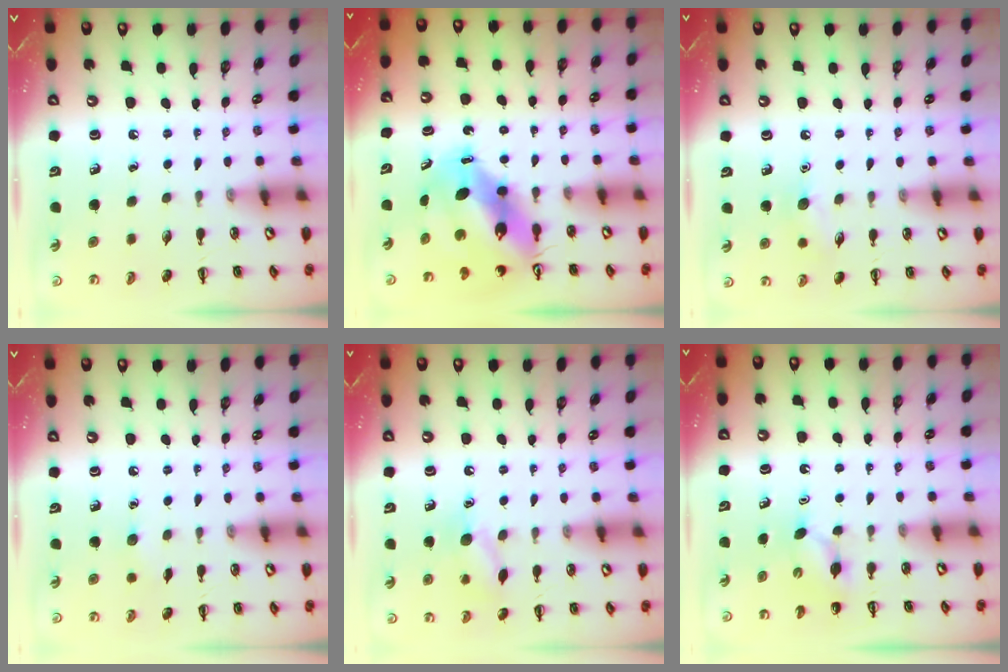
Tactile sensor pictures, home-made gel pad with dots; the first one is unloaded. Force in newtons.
{"total": 9.6, "press": 9.2, "slide": 2.8}
{"total": 7.2, "press": 7.0, "slide": 1.9}
{"total": 4.4, "press": 4.2, "slide": 1.2}
{"total": 10.0, "press": 9.9, "slide": 1.5}
{"total": 3.6, "press": 3.4, "slide": 1.1}